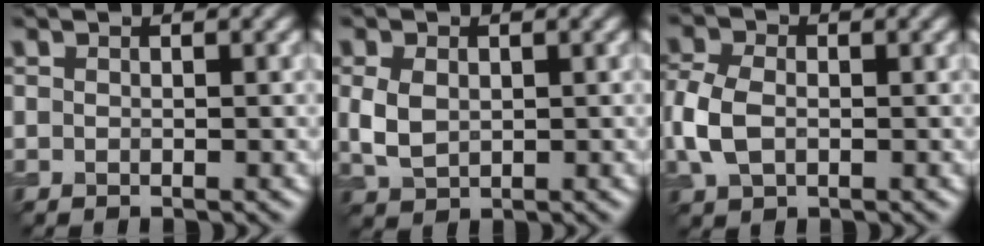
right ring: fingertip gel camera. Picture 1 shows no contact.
{"total": 3.0, "force": [0.3, 2.1, 2.0], "torque": [-0.052, -0.001, 0.009]}
{"total": 4.4, "force": [-0.7, 3.1, 3.1], "torque": [-0.086, -0.003, -0.018]}